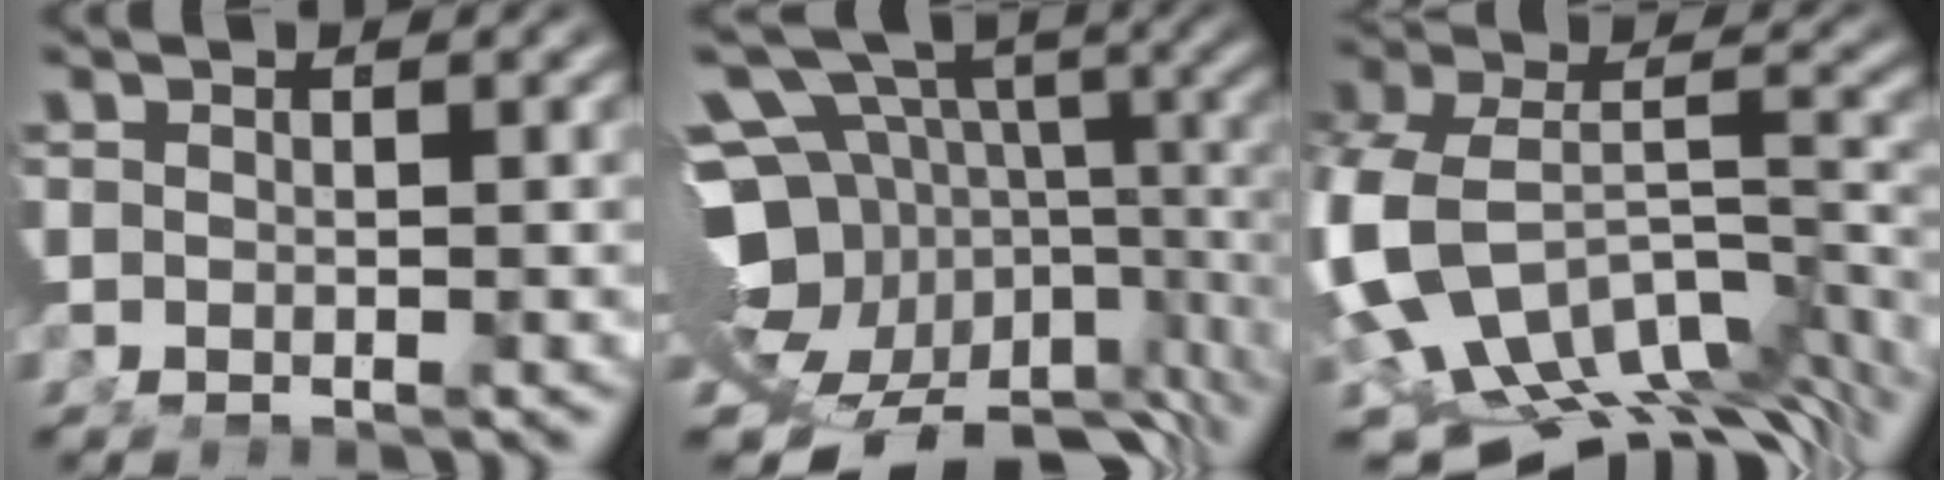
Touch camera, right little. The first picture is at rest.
{"total": 20.2, "force": [-7.5, 14.9, 11.4], "torque": [-0.189, -0.057, -0.100]}
{"total": 16.3, "force": [-7.4, 10.5, 10.0], "torque": [-0.208, -0.068, -0.096]}